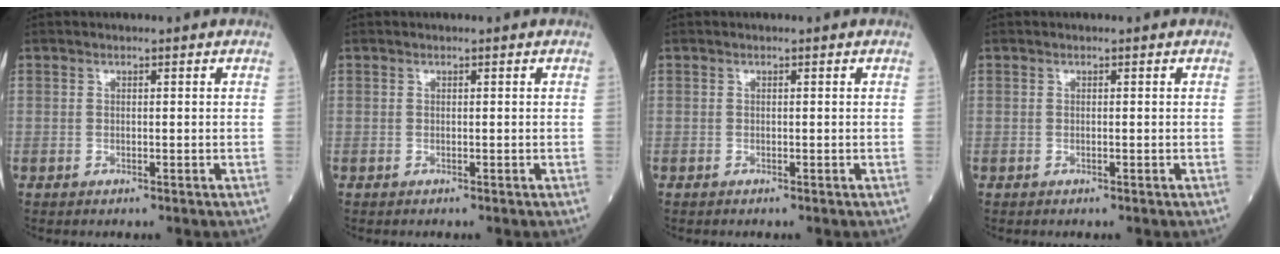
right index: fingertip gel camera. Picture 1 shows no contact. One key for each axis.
{"total": 0.0}
{"total": 0.0}
{"total": 0.0}